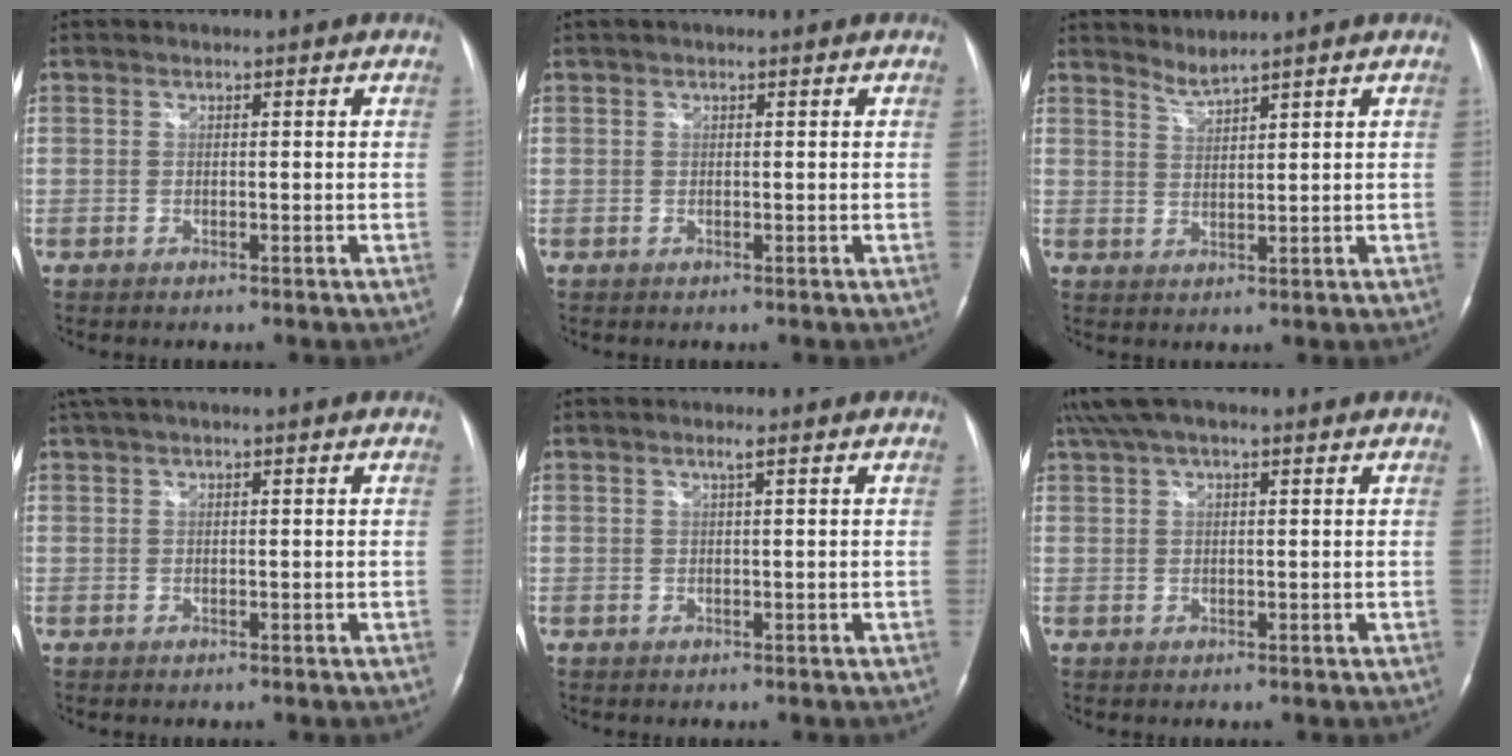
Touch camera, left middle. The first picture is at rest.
{"total": 0.7, "force": [0.5, 0.1, 0.5], "torque": [-0.013, 0.007, 0.007]}
{"total": 2.3, "force": [2.1, -0.8, 0.1], "torque": [-0.006, -0.006, 0.047]}
{"total": 3.5, "force": [2.4, 0.1, 2.6], "torque": [-0.056, 0.035, 0.046]}
{"total": 0.9, "force": [0.5, -0.2, 0.8], "torque": [-0.019, 0.000, 0.010]}
{"total": 6.8, "force": [4.8, 1.7, 4.5], "torque": [-0.092, 0.046, 0.085]}